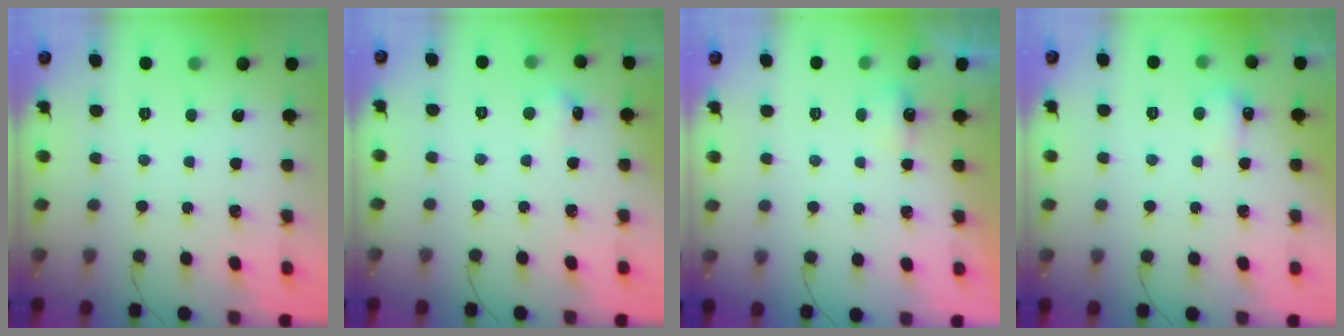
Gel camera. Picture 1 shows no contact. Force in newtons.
{"total": 4.5, "press": 4.3, "slide": 1.3}
{"total": 3.4, "press": 3.3, "slide": 0.8}
{"total": 3.9, "press": 3.8, "slide": 0.9}